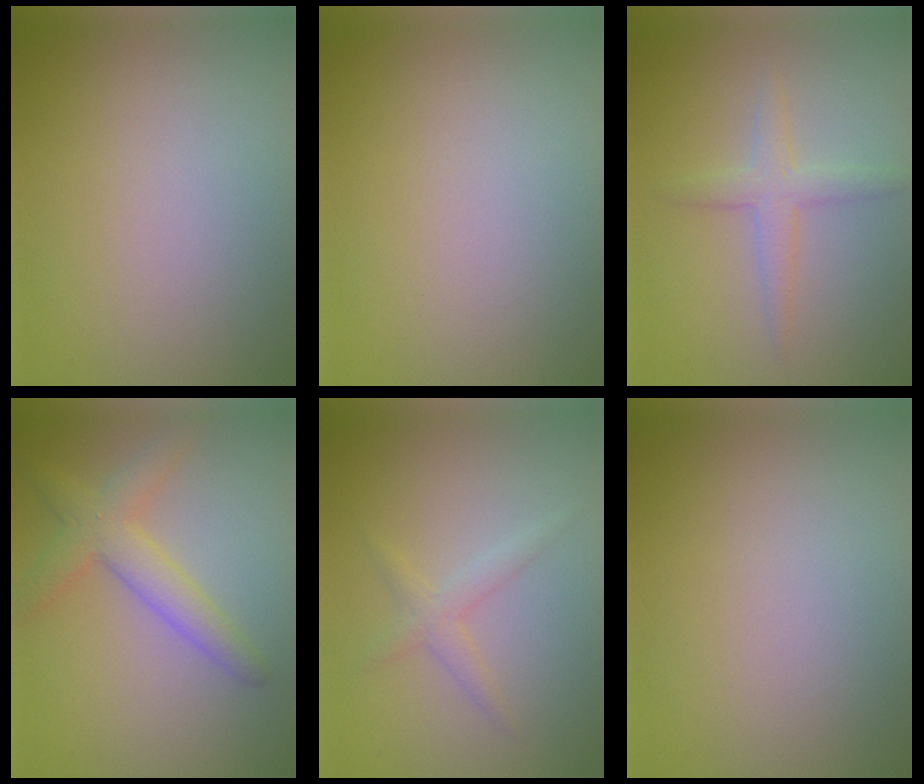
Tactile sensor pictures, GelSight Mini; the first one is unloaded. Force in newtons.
{"total": 0.0}
{"total": 2.4, "press": 2.4, "slide": 0.0}
{"total": 3.8, "press": 3.8, "slide": 0.1}
{"total": 1.7, "press": 1.7, "slide": 0.1}
{"total": 0.0}